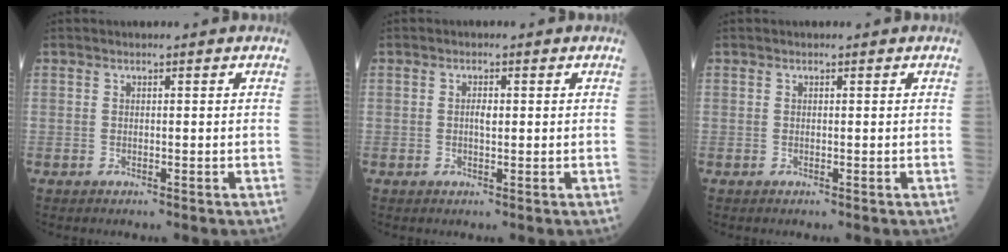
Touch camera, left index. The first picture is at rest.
{"total": 1.5, "force": [0.1, 0.6, 1.3], "torque": [-0.027, 0.002, 0.002]}
{"total": 0.0}